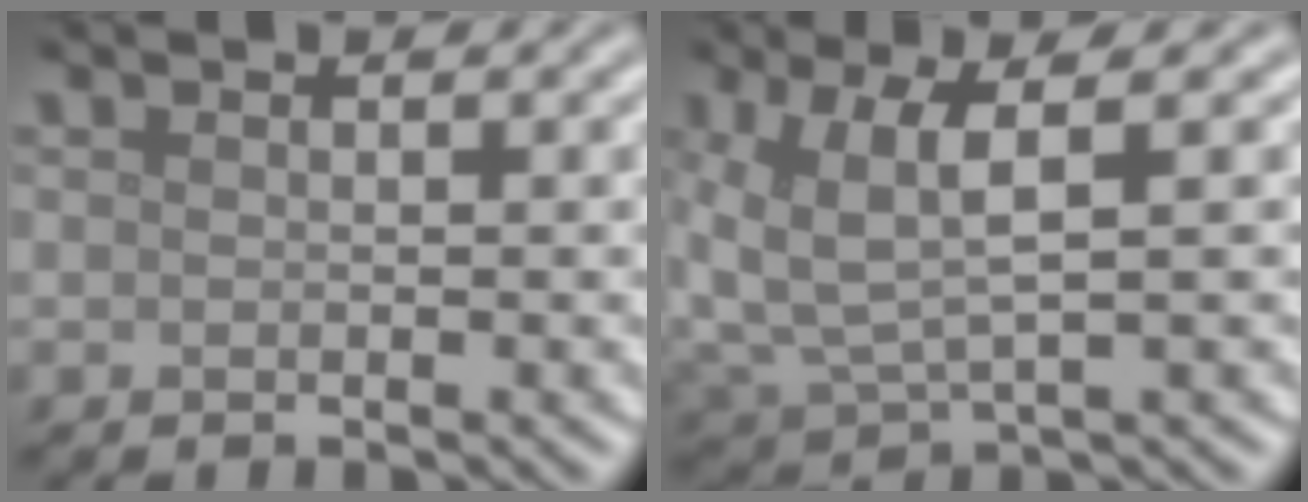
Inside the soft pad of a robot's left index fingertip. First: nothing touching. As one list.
[{"total": 5.8, "force": [1.6, 2.4, 5.1], "torque": [-0.130, -0.001, 0.039]}]